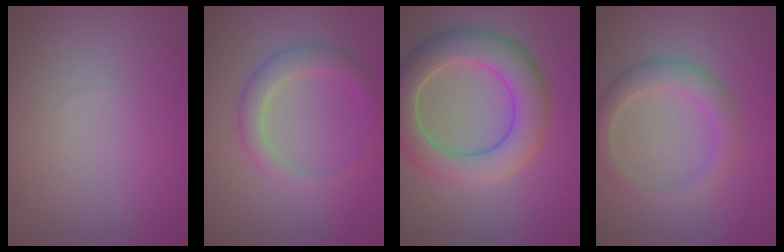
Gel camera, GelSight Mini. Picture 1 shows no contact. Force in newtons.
{"total": 2.7, "press": 2.7, "slide": 0.1}
{"total": 7.0, "press": 7.0, "slide": 0.1}
{"total": 2.8, "press": 2.8, "slide": 0.2}